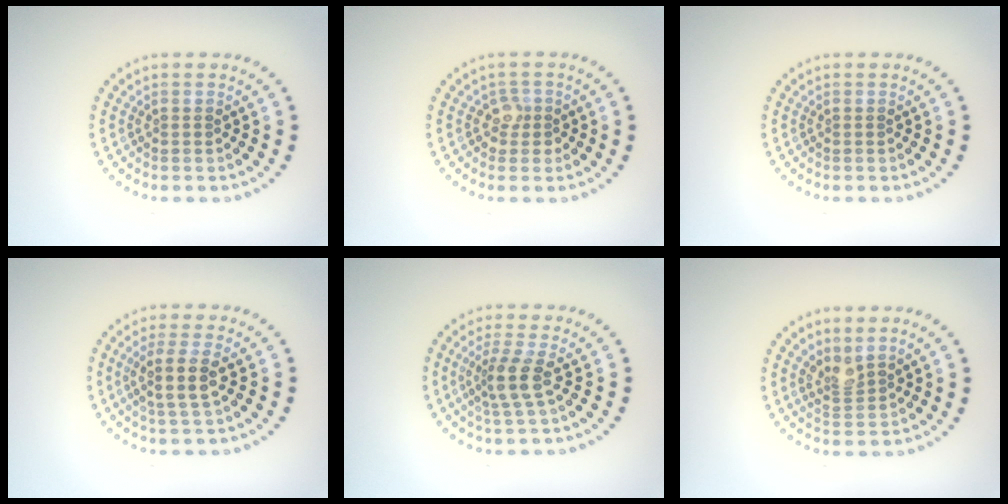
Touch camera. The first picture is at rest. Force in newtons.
{"total": 1.7, "press": 1.4, "slide": 1.0}
{"total": 0.0}
{"total": 2.8, "press": 2.5, "slide": 1.2}
{"total": 2.8, "press": 2.1, "slide": 1.8}
{"total": 2.0, "press": 1.5, "slide": 1.3}